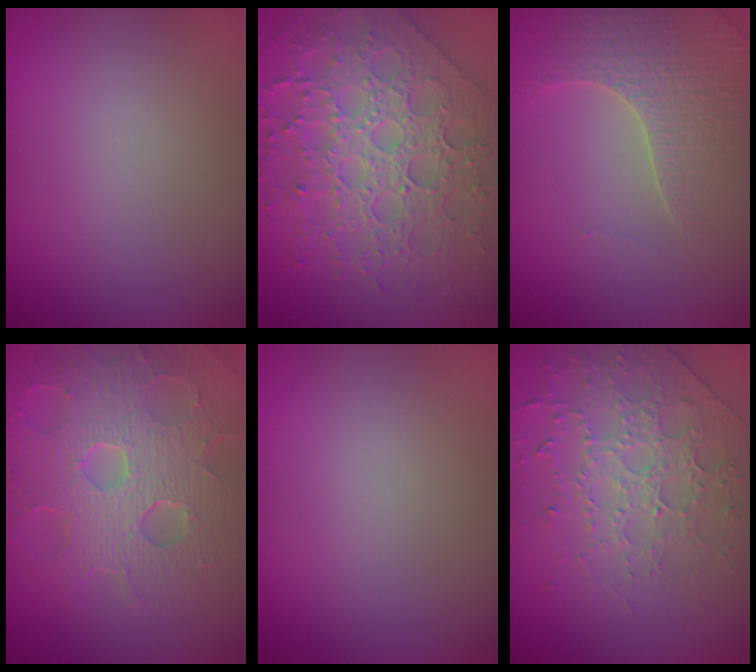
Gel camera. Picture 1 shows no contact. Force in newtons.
{"total": 6.8, "press": 6.0, "slide": 3.3}
{"total": 3.9, "press": 3.9, "slide": 0.6}
{"total": 9.2, "press": 6.2, "slide": 6.8}
{"total": 0.0}
{"total": 3.8, "press": 3.6, "slide": 1.4}